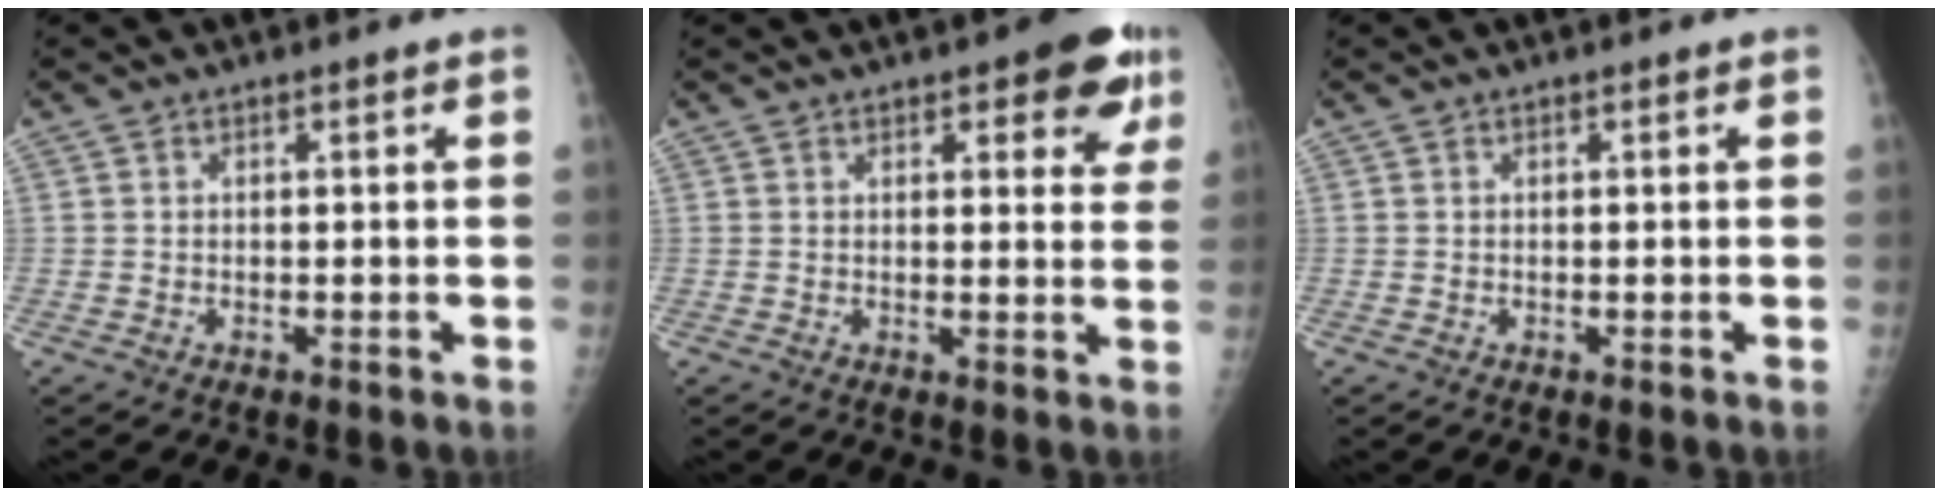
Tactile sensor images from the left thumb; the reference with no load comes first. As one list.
[{"total": 8.3, "force": [4.6, 3.4, 6.0], "torque": [-0.037, -0.015, 0.049]}, {"total": 0.0}]